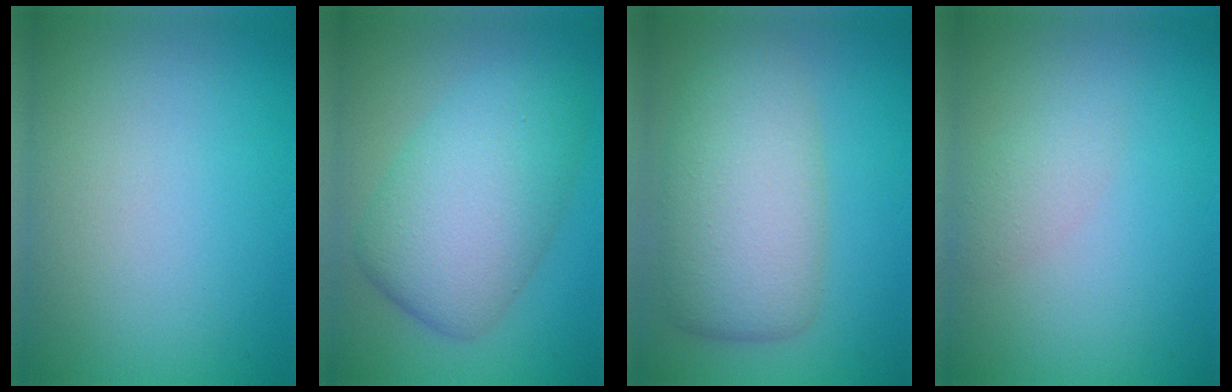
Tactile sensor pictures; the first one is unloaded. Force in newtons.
{"total": 7.8, "press": 7.8, "slide": 0.0}
{"total": 7.5, "press": 7.4, "slide": 0.6}
{"total": 1.5, "press": 1.5, "slide": 0.0}